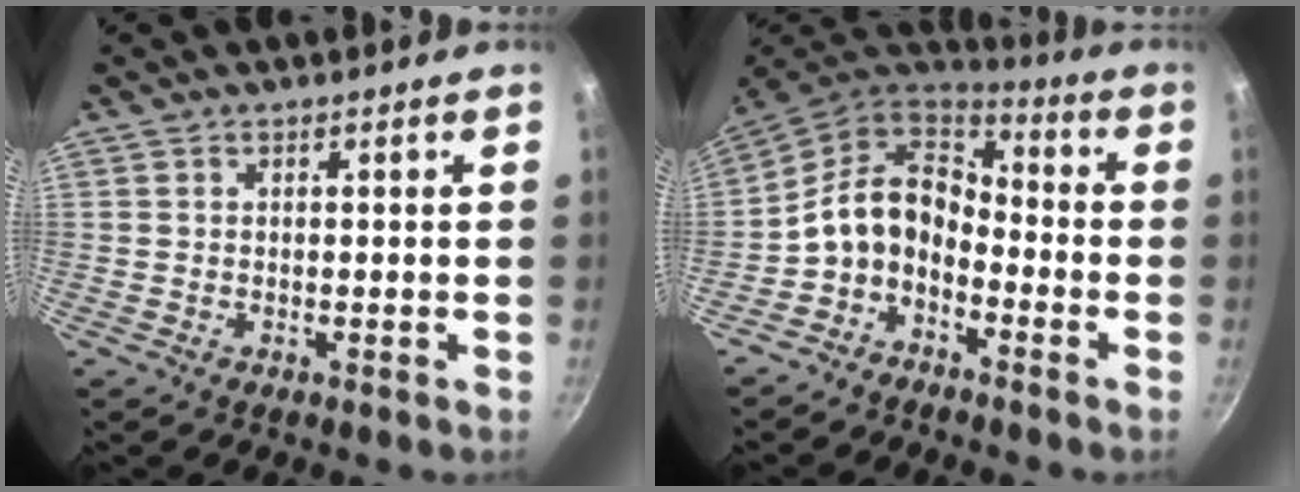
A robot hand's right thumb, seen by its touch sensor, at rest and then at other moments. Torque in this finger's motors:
{"motor_torque": [0.04, 0.52, 1.16, -0.98, 0.15]}